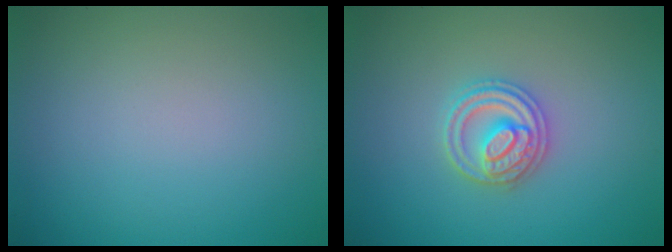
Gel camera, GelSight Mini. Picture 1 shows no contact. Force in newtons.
{"total": 3.7, "press": 3.7, "slide": 0.4}